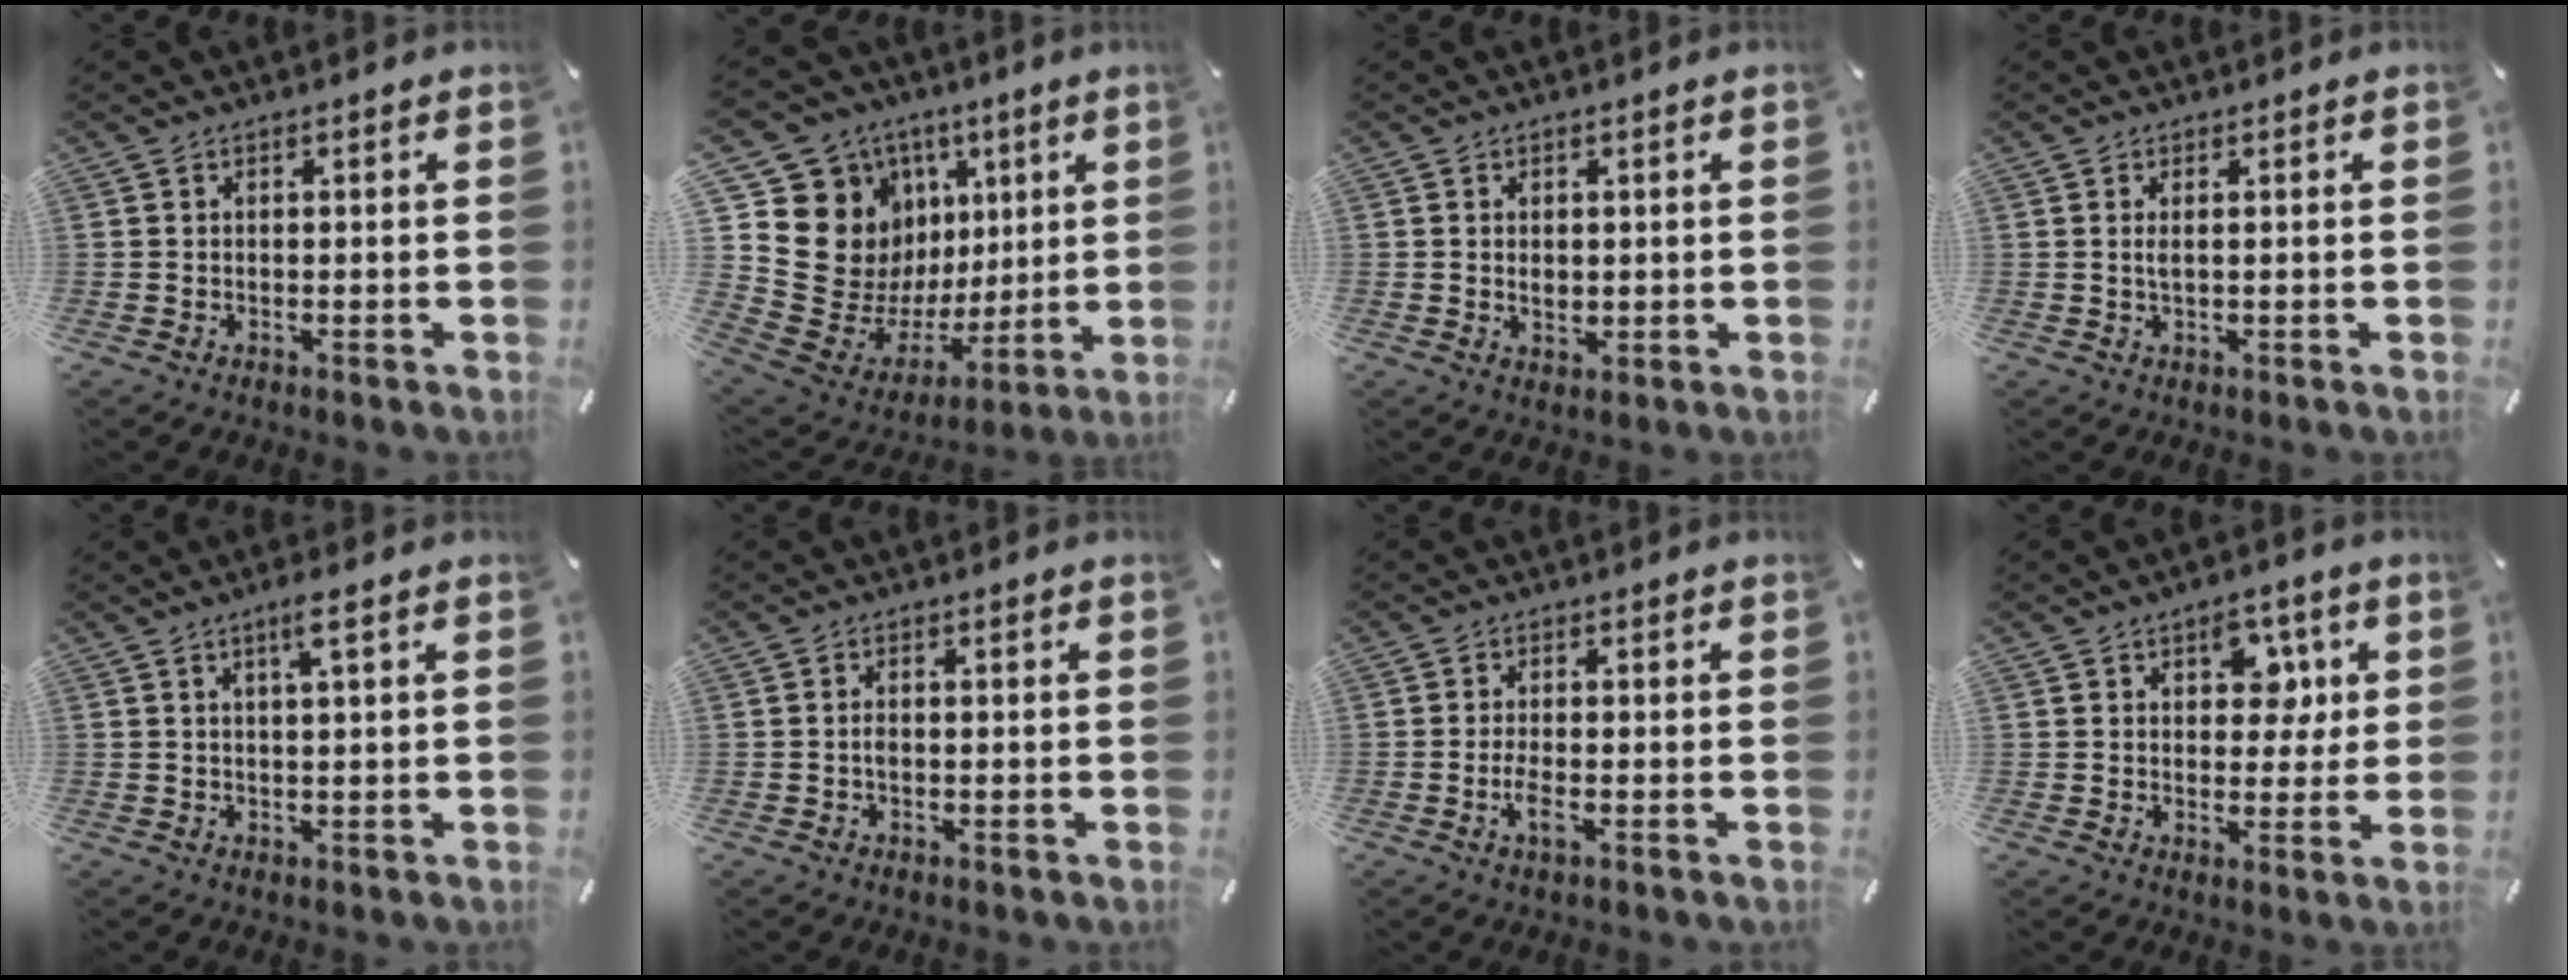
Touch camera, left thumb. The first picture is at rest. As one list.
[{"total": 17.7, "force": [4.7, 16.3, 5.0], "torque": [-0.070, -0.056, 0.131]}, {"total": 2.3, "force": [0.4, 1.7, 1.6], "torque": [-0.025, 0.002, 0.005]}, {"total": 1.5, "force": [0.3, 0.3, 1.5], "torque": [-0.030, -0.001, 0.004]}, {"total": 3.6, "force": [1.8, 0.1, 3.1], "torque": [-0.063, 0.001, 0.028]}, {"total": 1.2, "force": [-0.3, 0.7, 0.9], "torque": [-0.017, 0.002, -0.006]}, {"total": 3.1, "force": [-1.0, 0.9, 2.9], "torque": [-0.069, -0.005, -0.023]}, {"total": 7.8, "force": [2.9, 5.5, 4.7], "torque": [-0.043, -0.007, 0.041]}]